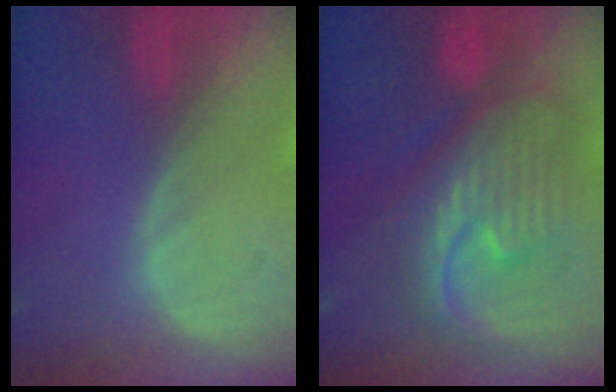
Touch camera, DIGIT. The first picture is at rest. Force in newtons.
{"total": 10.3, "press": 10.2, "slide": 0.9}